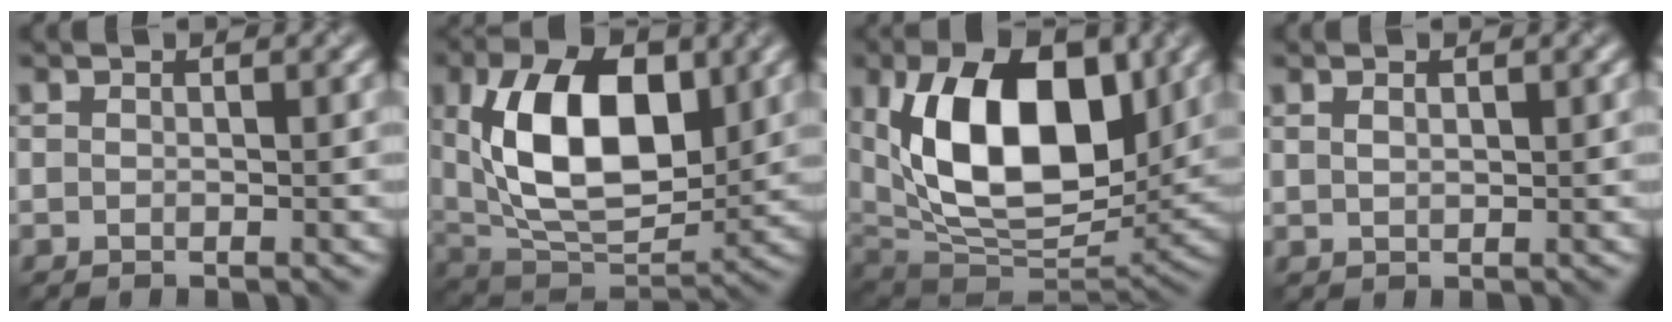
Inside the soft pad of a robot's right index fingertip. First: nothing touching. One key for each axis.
{"total": 11.4, "fx": 2.4, "fy": 6.2, "fz": 9.3, "tx": -0.157, "ty": 0.005, "tz": 0.037}
{"total": 14.2, "fx": 3.3, "fy": 7.9, "fz": 11.3, "tx": -0.174, "ty": 0.000, "tz": 0.052}
{"total": 1.0, "fx": 0.6, "fy": 0.4, "fz": 0.7, "tx": -0.017, "ty": -0.001, "tz": 0.015}